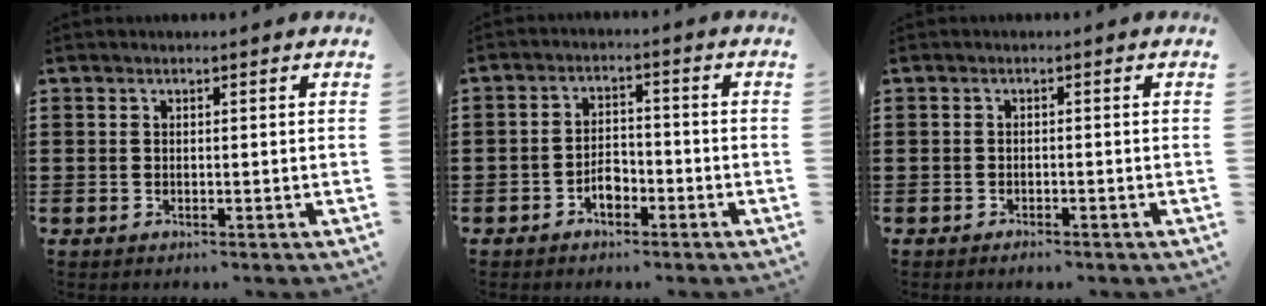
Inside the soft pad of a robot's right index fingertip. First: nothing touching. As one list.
[{"total": 3.4, "force": [-2.0, 1.9, 2.0], "torque": [-0.038, 0.006, -0.040]}, {"total": 1.0, "force": [-1.0, -0.1, 0.1], "torque": [-0.004, -0.003, -0.020]}]